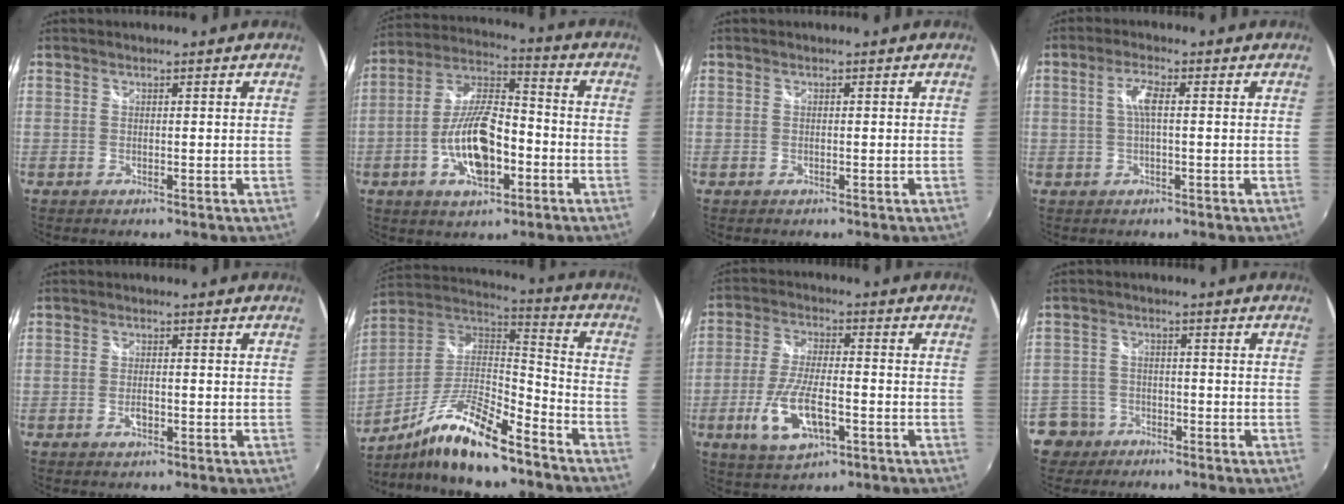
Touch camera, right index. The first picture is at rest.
{"total": 14.3, "force": [-4.5, 6.2, 12.0], "torque": [-0.243, 0.008, -0.079]}
{"total": 0.0}
{"total": 3.6, "force": [0.2, 0.6, 3.5], "torque": [-0.069, 0.006, 0.004]}
{"total": 2.3, "force": [-1.0, 1.2, 1.8], "torque": [-0.034, -0.002, -0.016]}
{"total": 17.2, "force": [-11.5, 3.9, 12.2], "torque": [-0.243, -0.005, -0.214]}
{"total": 11.4, "force": [-4.2, 4.3, 9.8], "torque": [-0.203, -0.011, -0.074]}
{"total": 6.0, "force": [-3.6, 4.8, 0.4], "torque": [-0.022, 0.021, -0.070]}